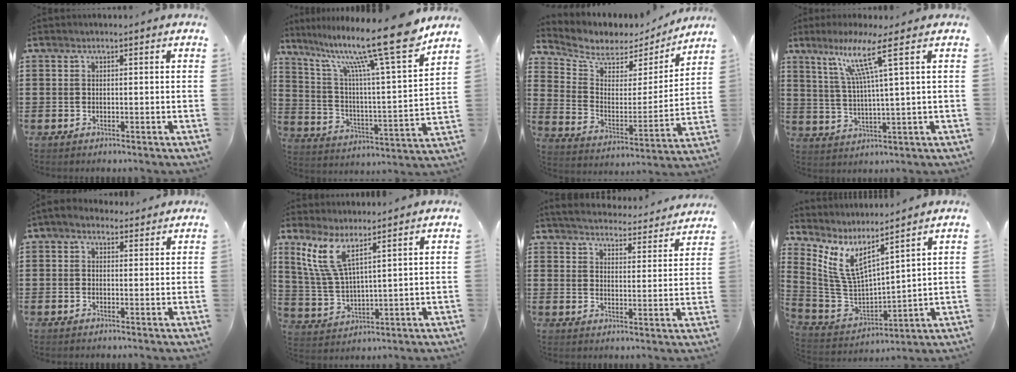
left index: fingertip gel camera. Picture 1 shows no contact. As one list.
[{"total": 17.1, "force": [13.2, 1.4, 10.8], "torque": [-0.221, -0.071, 0.214]}, {"total": 5.7, "force": [4.7, 3.0, 1.0], "torque": [-0.061, -0.035, 0.078]}, {"total": 9.2, "force": [4.6, -0.6, 7.9], "torque": [-0.166, -0.001, 0.074]}, {"total": 1.9, "force": [1.3, 1.2, 0.8], "torque": [-0.021, 0.004, 0.024]}, {"total": 7.9, "force": [5.4, 1.8, 5.6], "torque": [-0.141, -0.011, 0.094]}, {"total": 4.5, "force": [4.5, -0.1, 0.5], "torque": [-0.034, -0.034, 0.074]}, {"total": 7.7, "force": [4.8, 2.5, 5.4], "torque": [-0.141, -0.045, 0.082]}]